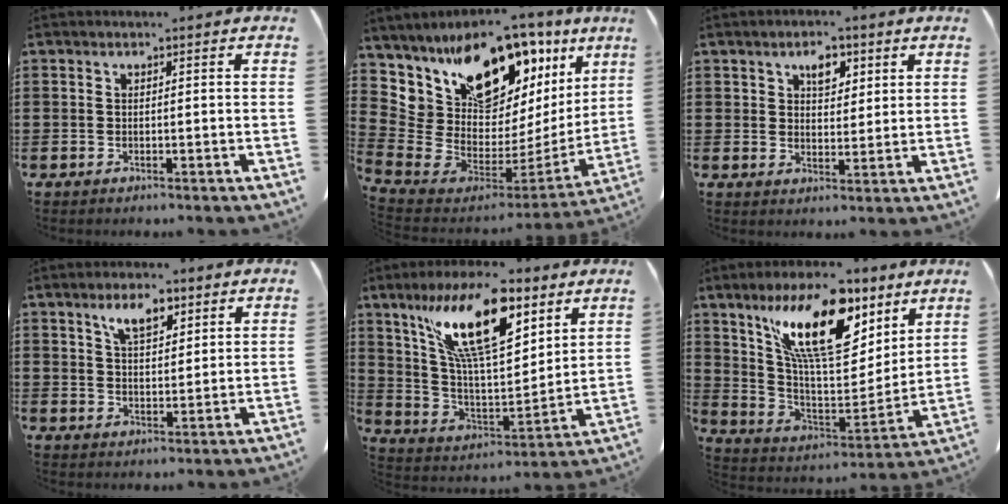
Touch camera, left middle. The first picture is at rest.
{"total": 12.8, "force": [9.9, 5.9, 5.5], "torque": [-0.135, -0.074, 0.177]}
{"total": 4.3, "force": [2.6, 2.3, 2.5], "torque": [-0.042, 0.003, 0.043]}
{"total": 5.4, "force": [3.5, 2.5, 3.3], "torque": [-0.058, 0.001, 0.061]}
{"total": 15.9, "force": [9.6, 5.2, 11.5], "torque": [-0.249, -0.024, 0.164]}
{"total": 15.3, "force": [9.4, 5.9, 10.6], "torque": [-0.209, -0.035, 0.162]}